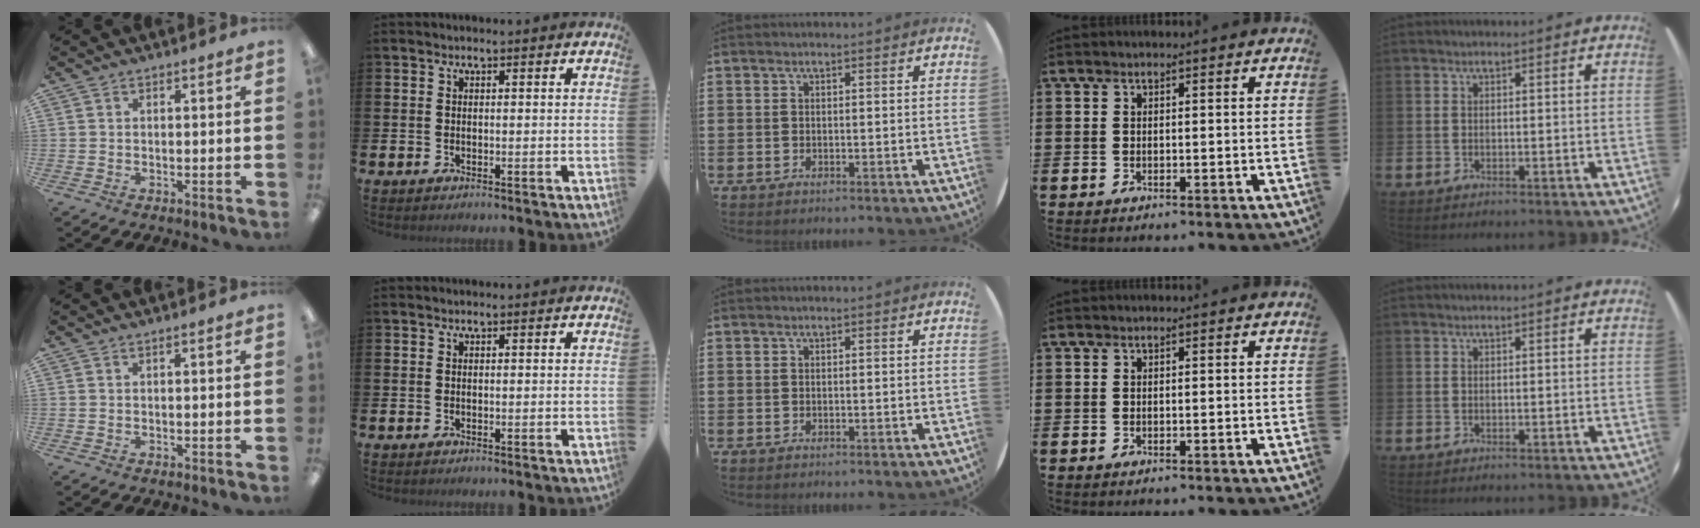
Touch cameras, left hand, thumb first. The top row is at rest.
{"thumb": {"total": 0.5, "force": [0.1, 0.0, 0.5], "torque": [-0.009, -0.001, 0.002]}}